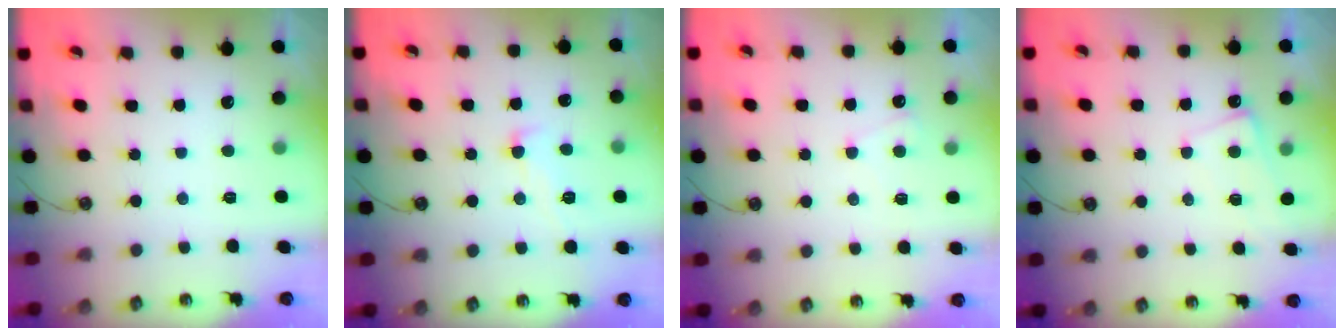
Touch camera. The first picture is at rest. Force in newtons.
{"total": 0.9, "press": 0.2, "slide": 0.9}
{"total": 2.5, "press": 2.4, "slide": 0.4}
{"total": 1.1, "press": 1.0, "slide": 0.2}